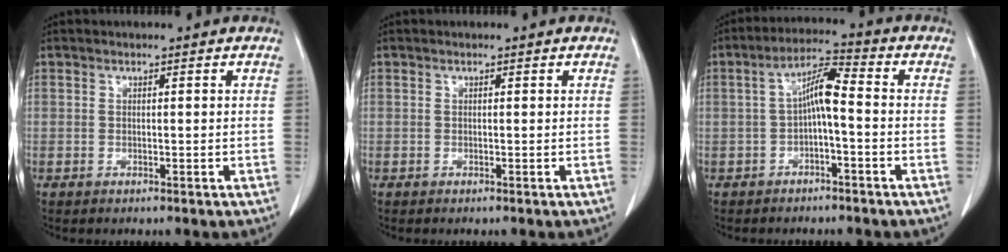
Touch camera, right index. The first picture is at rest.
{"total": 0.0}
{"total": 6.0, "force": [-0.6, 1.2, 5.9], "torque": [-0.113, 0.024, -0.015]}